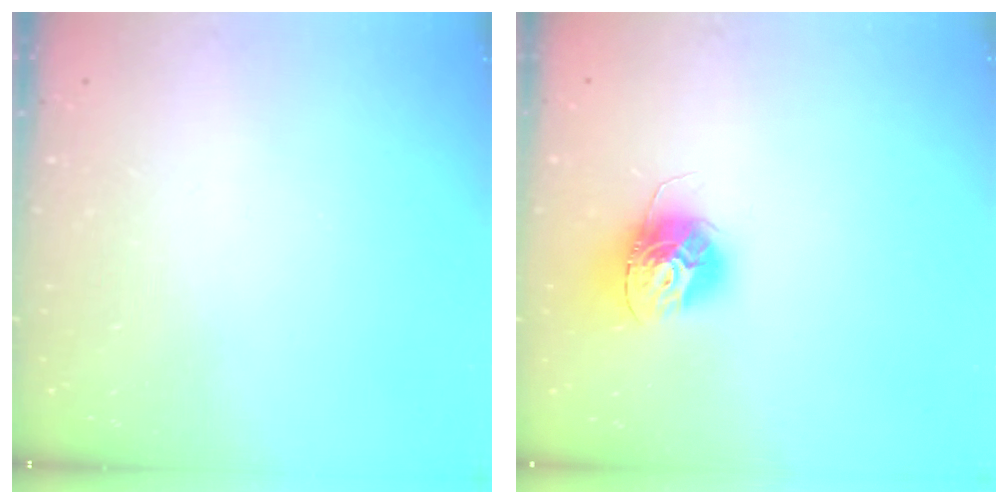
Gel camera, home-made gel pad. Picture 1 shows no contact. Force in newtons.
{"total": 12.2, "press": 12.2, "slide": 0.4}